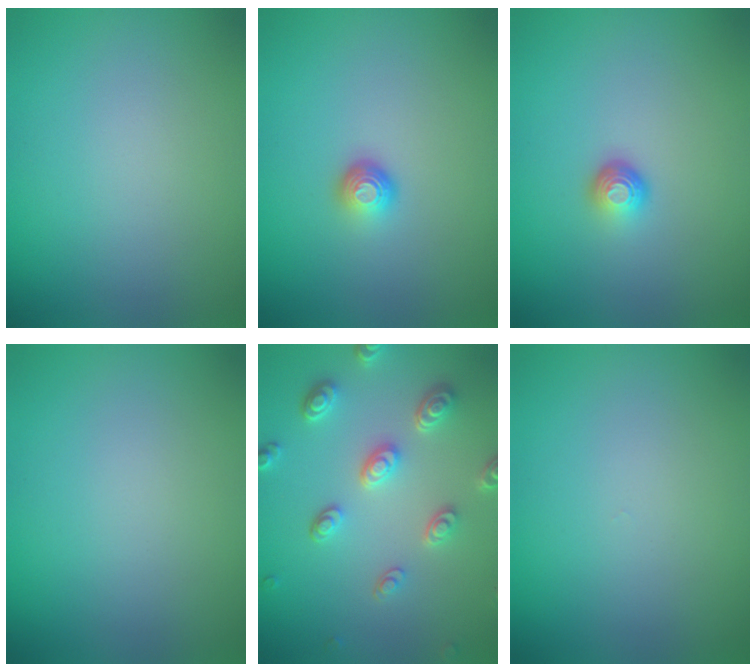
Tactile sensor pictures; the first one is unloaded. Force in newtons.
{"total": 1.5, "press": 1.0, "slide": 1.1}
{"total": 1.6, "press": 1.0, "slide": 1.2}
{"total": 0.0}
{"total": 4.8, "press": 3.7, "slide": 3.0}
{"total": 0.0}